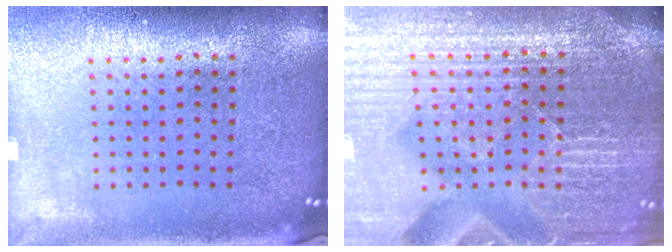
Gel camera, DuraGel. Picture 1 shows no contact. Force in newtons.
{"total": 5.3, "press": 4.9, "slide": 2.1}